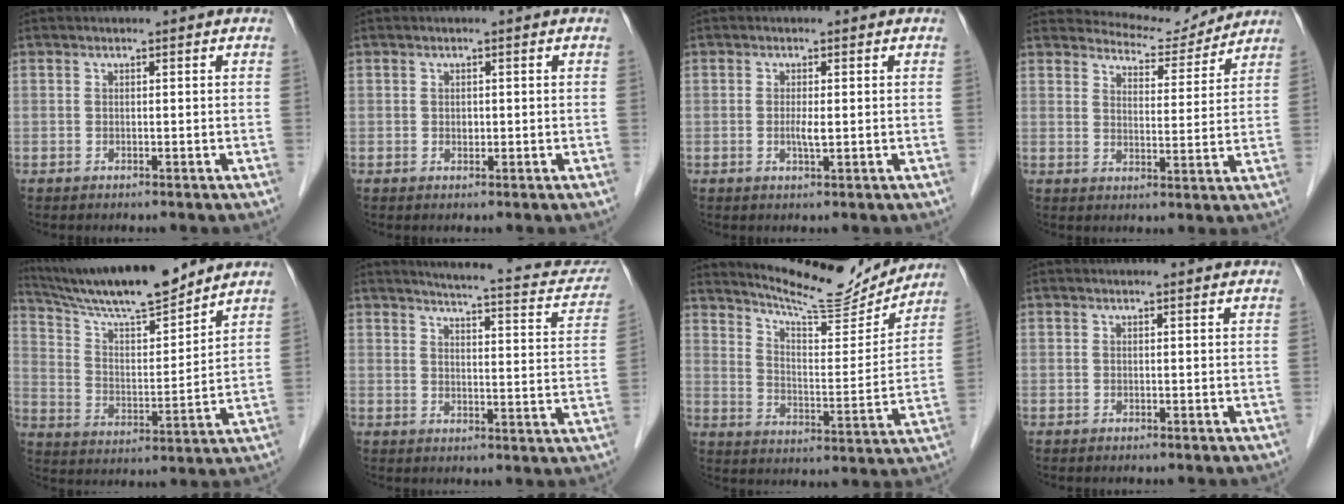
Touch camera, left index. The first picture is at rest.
{"total": 0.7, "force": [0.1, 0.6, 0.5], "torque": [-0.007, 0.001, 0.000]}
{"total": 1.7, "force": [0.0, 0.2, 1.7], "torque": [-0.036, -0.002, 0.000]}
{"total": 7.9, "force": [7.8, 1.6, -0.1], "torque": [-0.003, -0.001, 0.109]}
{"total": 16.0, "force": [14.4, 1.3, 6.8], "torque": [-0.127, 0.004, 0.251]}
{"total": 16.1, "force": [14.4, 3.0, 6.6], "torque": [-0.067, -0.019, 0.154]}
{"total": 15.3, "force": [14.8, 1.3, 3.8], "torque": [-0.067, -0.025, 0.216]}
{"total": 1.5, "force": [1.4, 0.0, 0.3], "torque": [-0.011, 0.006, 0.016]}